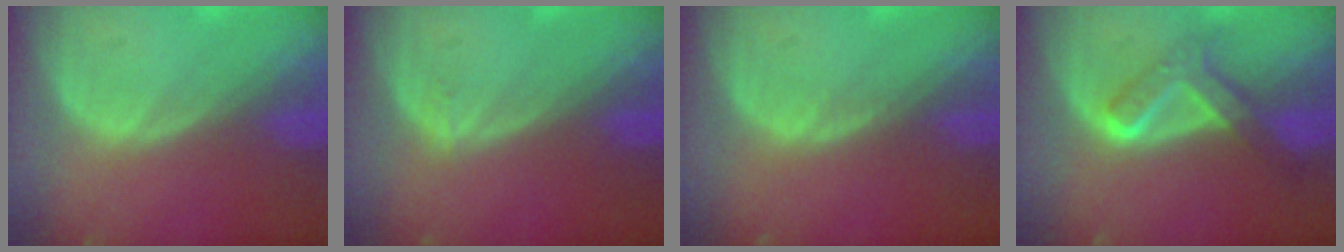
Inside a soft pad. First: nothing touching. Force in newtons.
{"total": 0.5, "press": 0.5, "slide": 0.2}
{"total": 0.5, "press": 0.5, "slide": 0.1}
{"total": 5.9, "press": 5.7, "slide": 1.6}